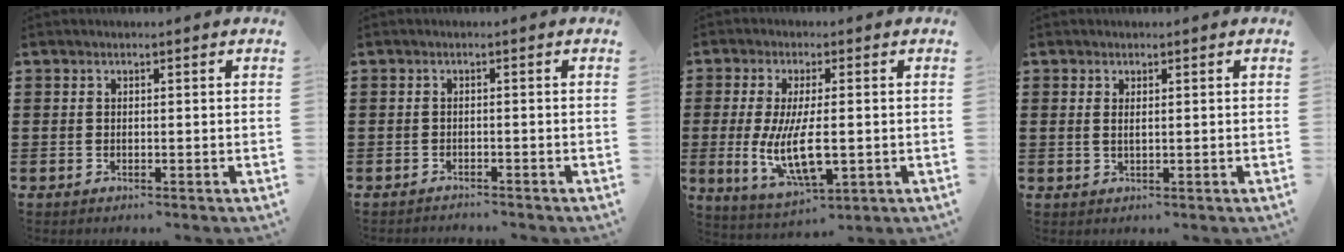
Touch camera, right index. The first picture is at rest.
{"total": 2.0, "force": [-2.0, -0.1, -0.2], "torque": [-0.002, 0.001, -0.044]}
{"total": 9.8, "force": [-0.8, 3.5, 9.2], "torque": [-0.195, -0.016, -0.015]}
{"total": 1.0, "force": [0.2, 0.3, 0.9], "torque": [-0.020, 0.003, 0.003]}